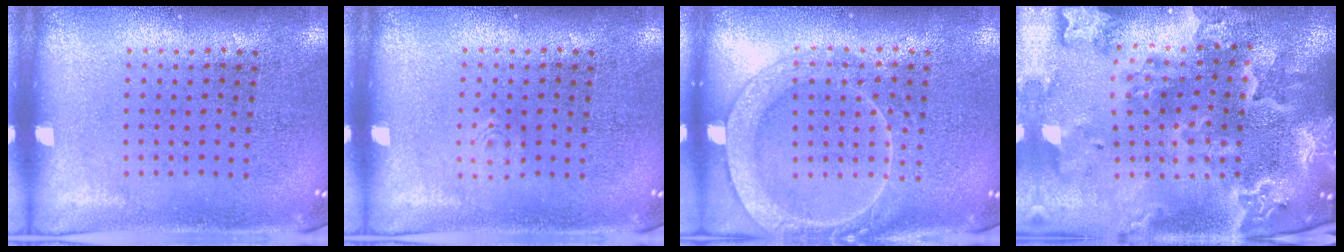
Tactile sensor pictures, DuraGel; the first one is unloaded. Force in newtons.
{"total": 0.5, "press": 0.5, "slide": 0.1}
{"total": 3.1, "press": 3.1, "slide": 0.4}
{"total": 4.7, "press": 3.8, "slide": 2.8}